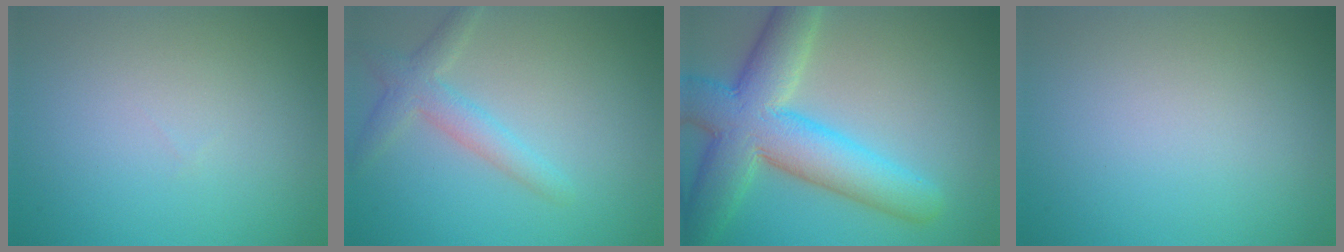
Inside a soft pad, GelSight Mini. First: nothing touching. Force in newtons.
{"total": 2.9, "press": 2.9, "slide": 0.1}
{"total": 10.1, "press": 10.0, "slide": 0.7}
{"total": 0.0}